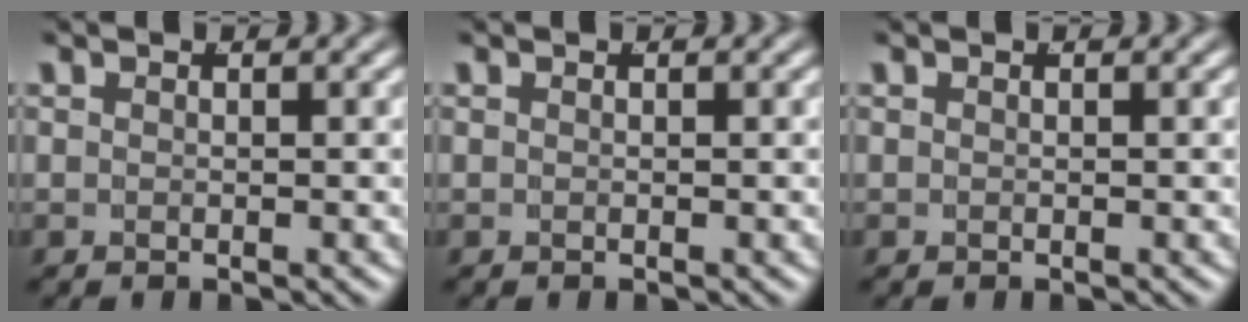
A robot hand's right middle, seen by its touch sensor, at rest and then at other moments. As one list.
[{"total": 0.0}, {"total": 0.0}]